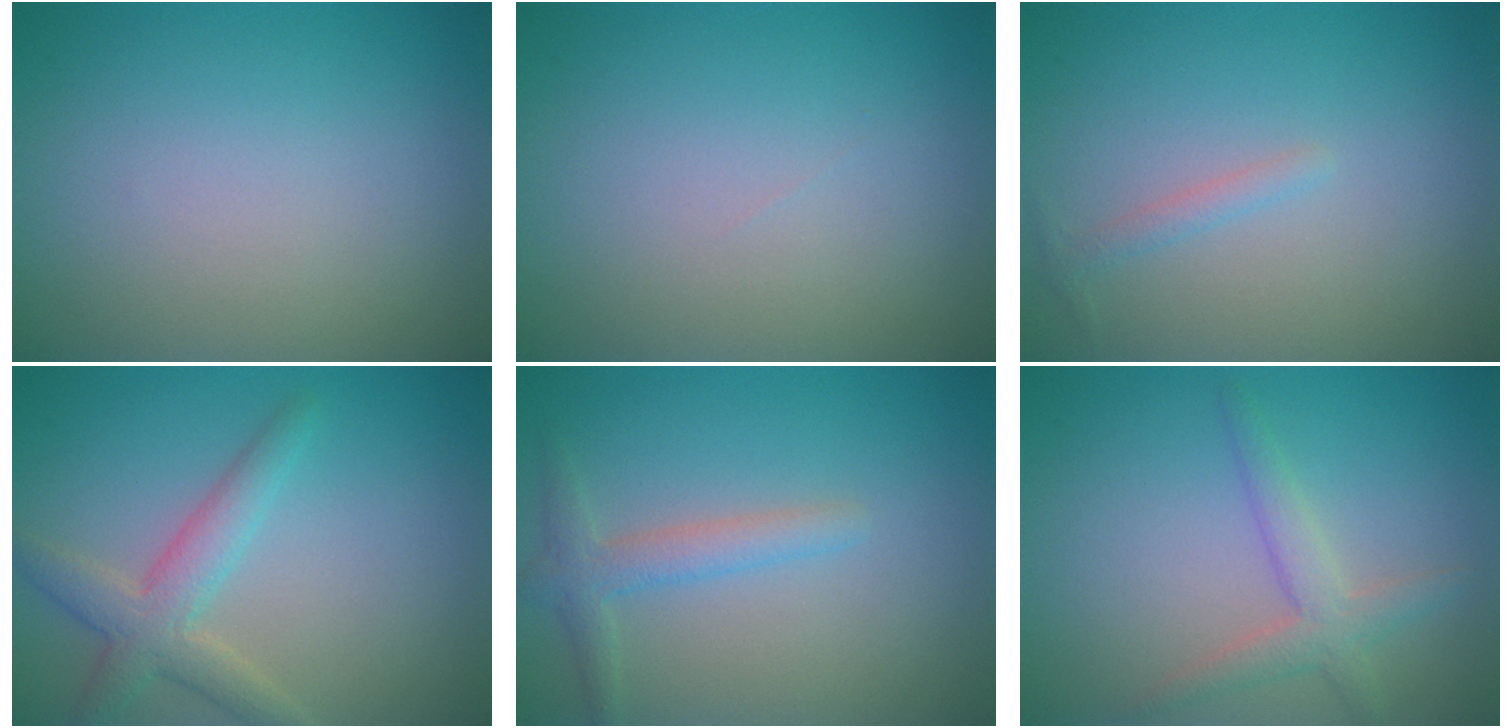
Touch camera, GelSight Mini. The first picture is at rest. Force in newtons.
{"total": 0.0}
{"total": 0.9, "press": 0.9, "slide": 0.0}
{"total": 3.5, "press": 3.5, "slide": 0.2}
{"total": 2.3, "press": 2.3, "slide": 0.1}
{"total": 2.6, "press": 2.6, "slide": 0.2}